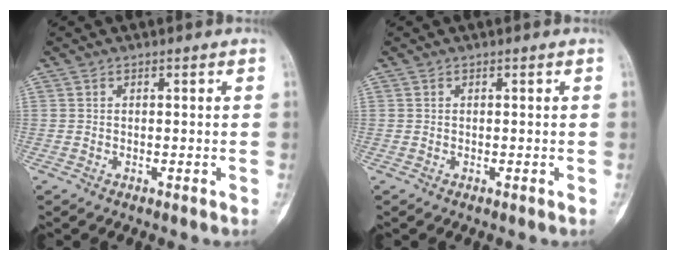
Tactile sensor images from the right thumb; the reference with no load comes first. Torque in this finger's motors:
{"motor_torque": [0.00, 0.00, 0.09, -0.09, 0.00]}